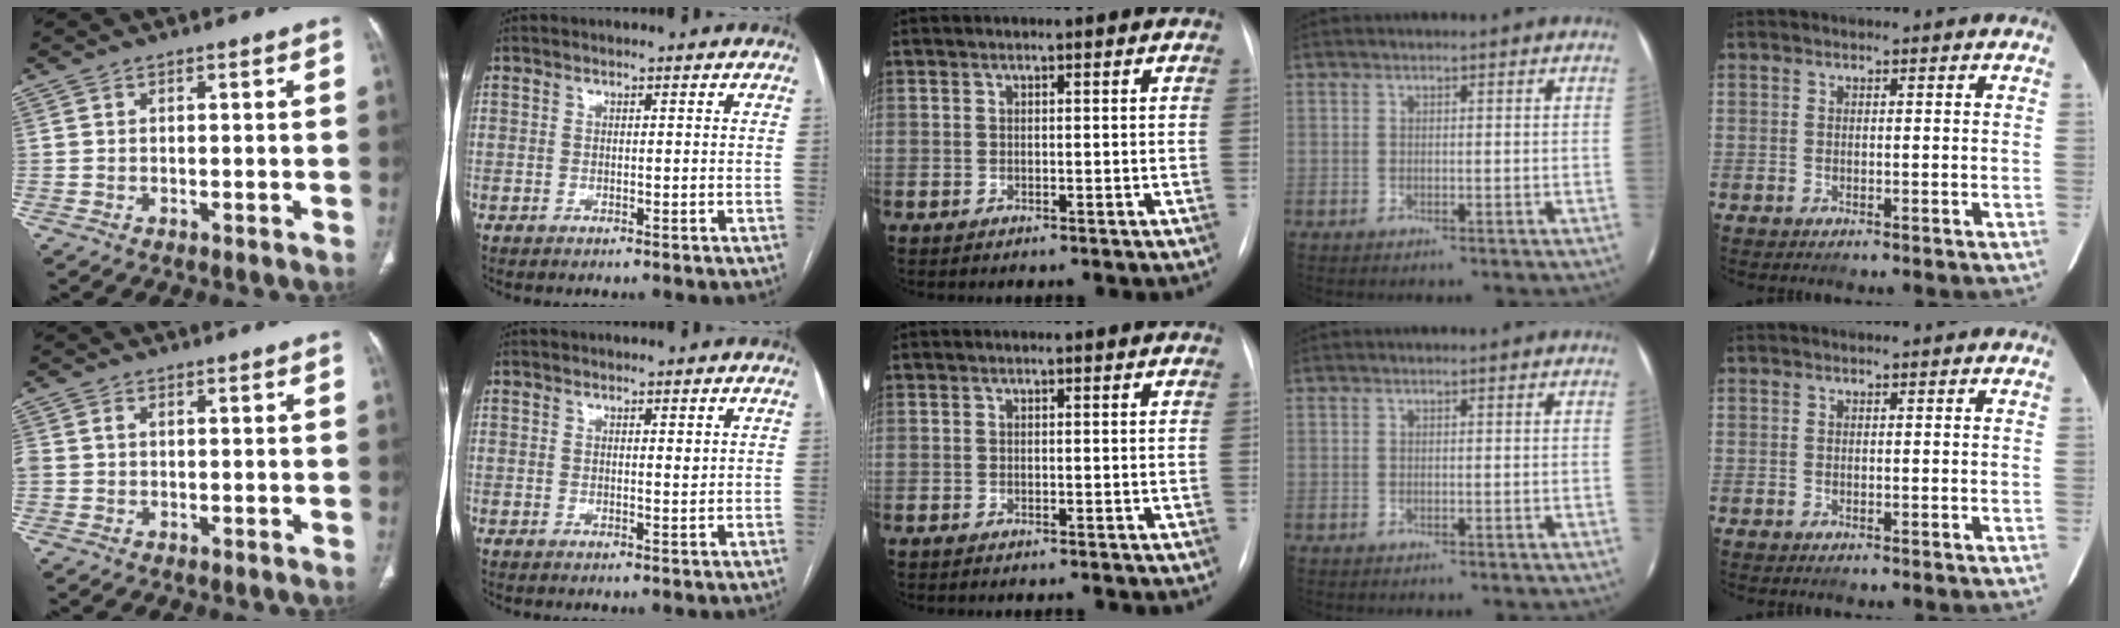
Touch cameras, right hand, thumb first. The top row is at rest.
{"thumb": {"total": 1.9, "force": [0.1, 1.6, 1.1], "torque": [-0.030, 0.009, 0.005]}, "index": {"total": 0.9, "force": [0.6, 0.2, 0.7], "torque": [-0.011, -0.001, 0.009]}, "middle": {"total": 0.9, "force": [-0.8, 0.1, 0.4], "torque": [-0.009, -0.002, -0.012]}}